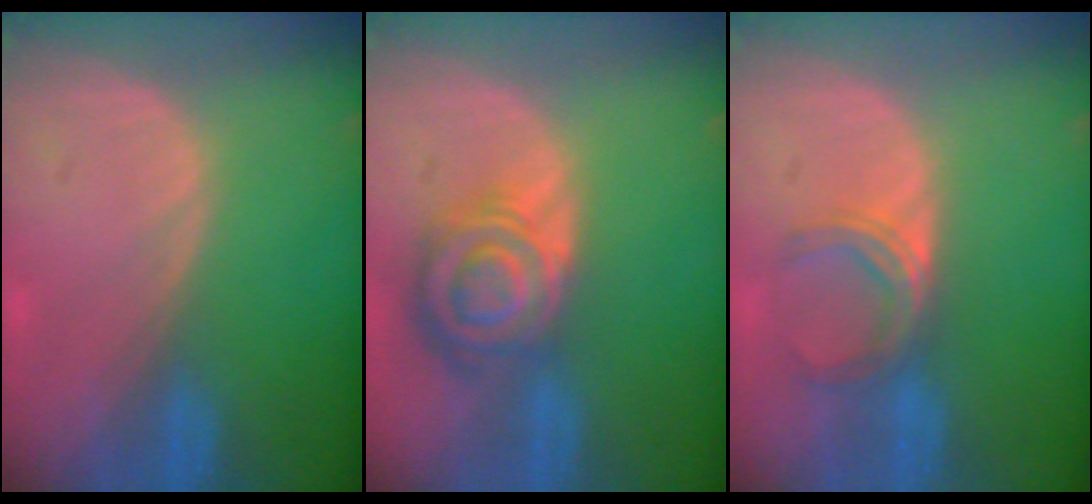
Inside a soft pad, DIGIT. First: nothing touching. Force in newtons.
{"total": 8.6, "press": 7.5, "slide": 4.2}
{"total": 5.0, "press": 4.4, "slide": 2.3}